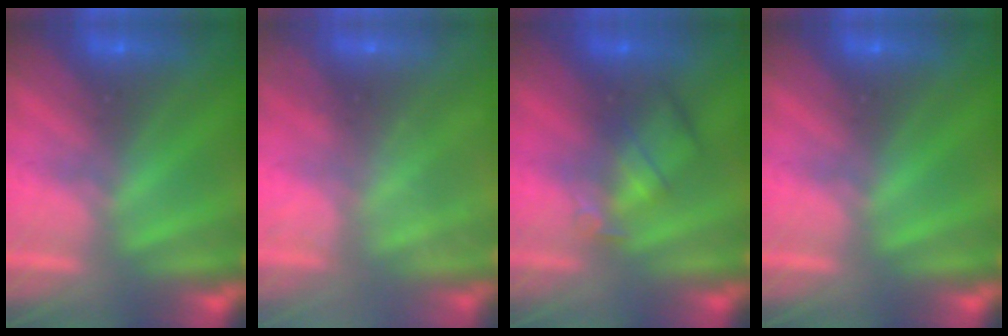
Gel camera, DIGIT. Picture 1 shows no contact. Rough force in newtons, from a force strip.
{"total": 2.3}
{"total": 2.4}
{"total": 0.0}